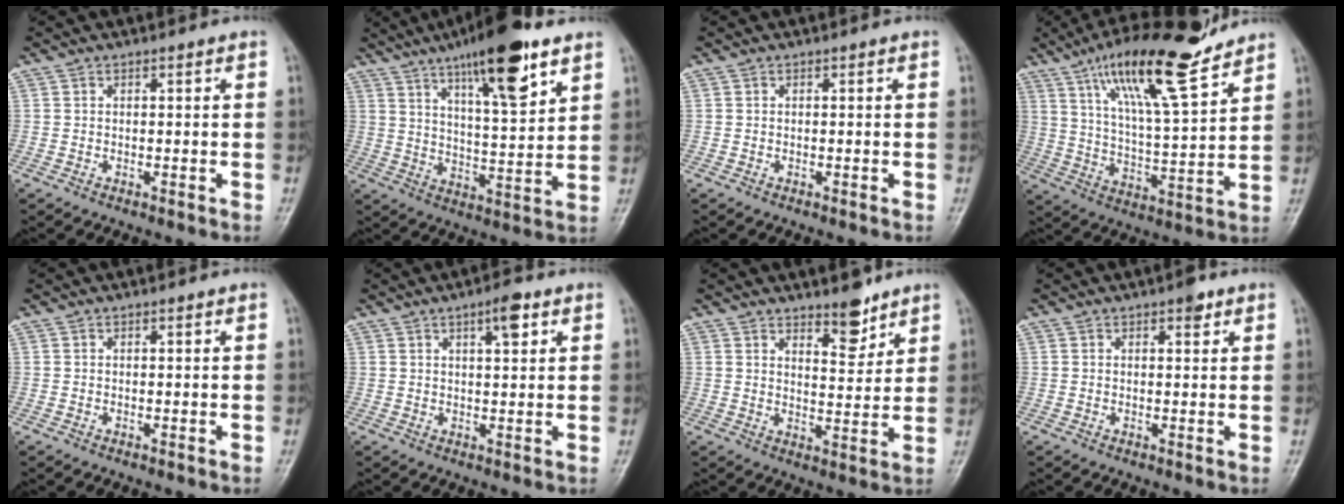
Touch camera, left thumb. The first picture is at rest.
{"total": 16.9, "force": [10.1, 4.1, 12.9], "torque": [-0.188, -0.044, 0.166]}
{"total": 0.0}
{"total": 17.9, "force": [12.6, 3.2, 12.3], "torque": [-0.194, -0.063, 0.220]}
{"total": 0.0}
{"total": 4.4, "force": [2.3, 1.4, 3.5], "torque": [-0.047, -0.009, 0.035]}
{"total": 6.3, "force": [4.8, 2.4, 3.3], "torque": [-0.028, -0.039, 0.075]}
{"total": 2.2, "force": [1.4, 0.9, 1.5], "torque": [-0.015, -0.005, 0.017]}